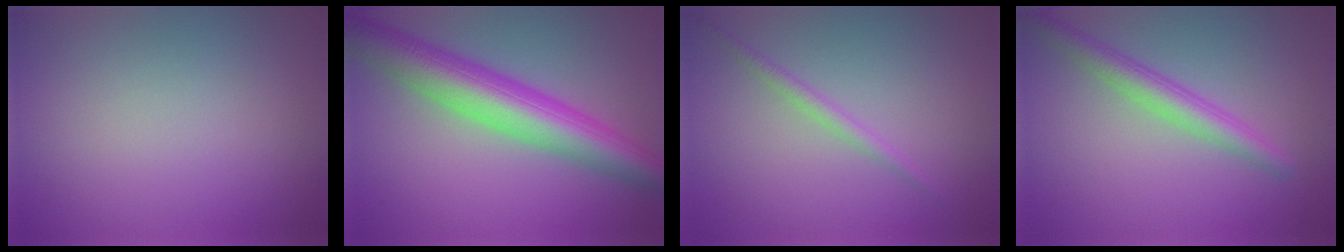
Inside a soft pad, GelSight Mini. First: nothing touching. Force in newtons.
{"total": 8.9, "press": 8.9, "slide": 0.1}
{"total": 1.4, "press": 1.4, "slide": 0.1}
{"total": 3.5, "press": 3.5, "slide": 0.1}